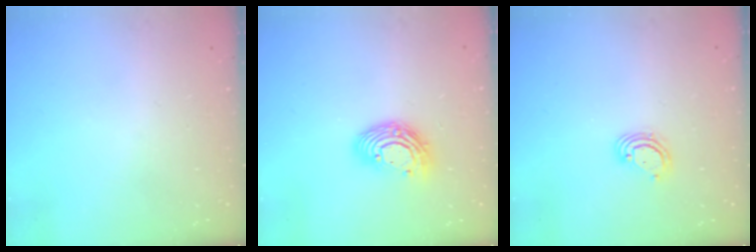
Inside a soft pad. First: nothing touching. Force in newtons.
{"total": 11.8, "press": 11.7, "slide": 0.9}
{"total": 4.1, "press": 4.1, "slide": 0.3}